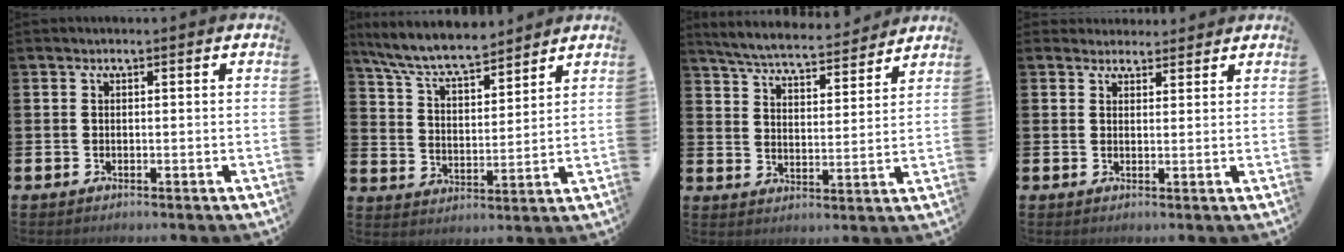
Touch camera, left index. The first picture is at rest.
{"total": 8.0, "force": [7.4, 1.4, 2.7], "torque": [-0.085, -0.039, 0.133]}
{"total": 5.8, "force": [5.7, 0.5, 1.1], "torque": [-0.047, -0.040, 0.098]}
{"total": 2.8, "force": [2.6, 1.0, -0.3], "torque": [0.010, -0.011, 0.047]}